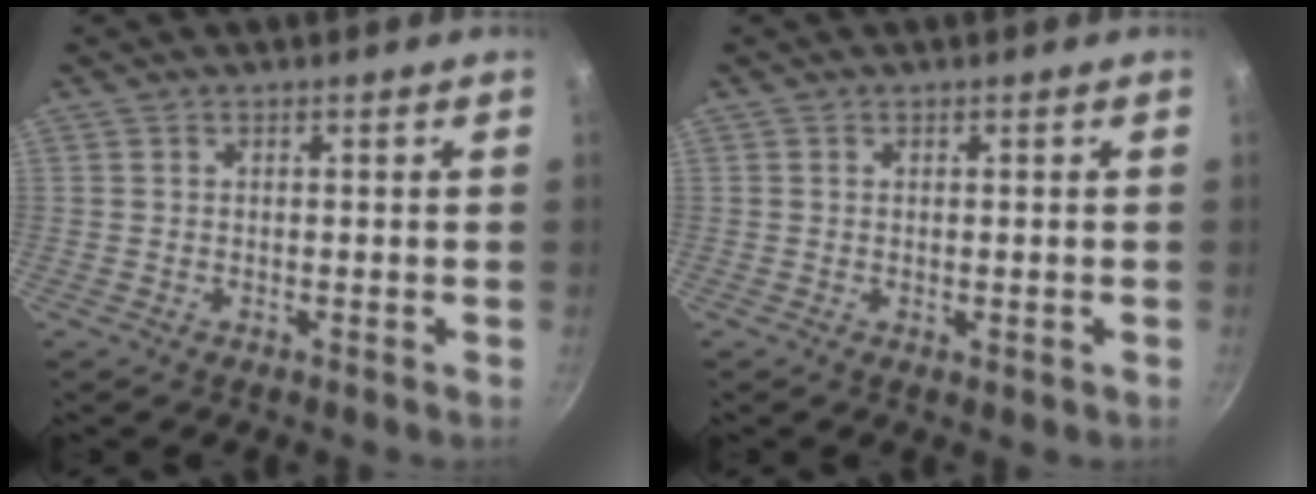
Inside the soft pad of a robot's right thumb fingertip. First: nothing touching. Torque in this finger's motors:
{"motor_torque": [-0.35, 0.03, -0.38, -0.01, -0.06]}